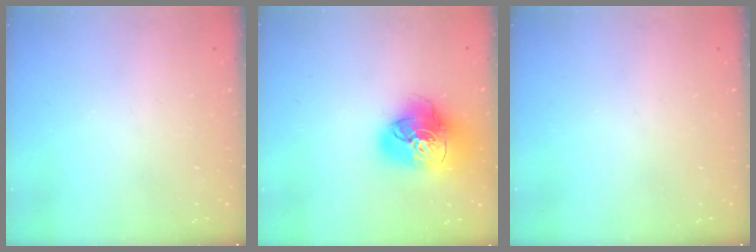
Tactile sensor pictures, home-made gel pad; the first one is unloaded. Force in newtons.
{"total": 21.8, "press": 21.6, "slide": 2.6}
{"total": 0.0}